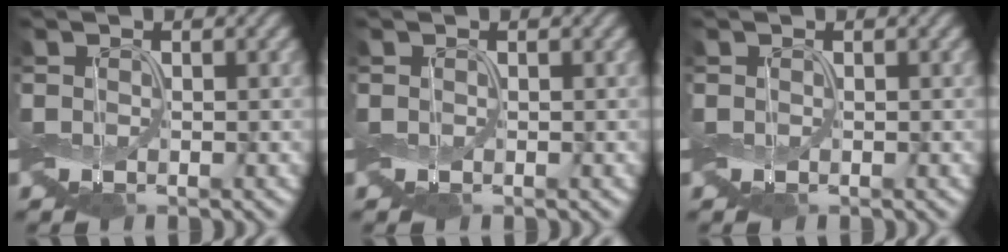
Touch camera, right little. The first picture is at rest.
{"total": 0.0}
{"total": 0.0}